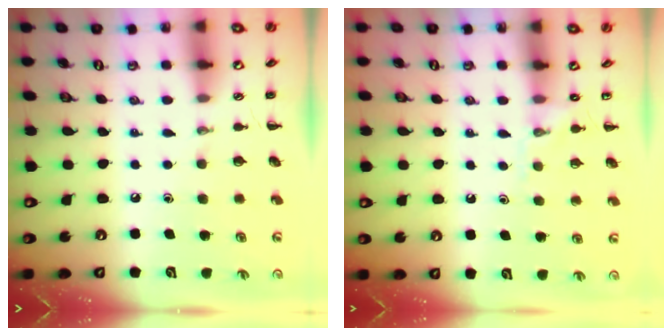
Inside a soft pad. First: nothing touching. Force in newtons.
{"total": 6.1, "press": 5.9, "slide": 1.5}